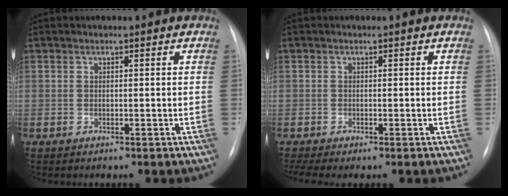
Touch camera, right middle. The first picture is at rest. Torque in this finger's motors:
{"motor_torque": [0.41, -0.30, 0.03, 0.00]}